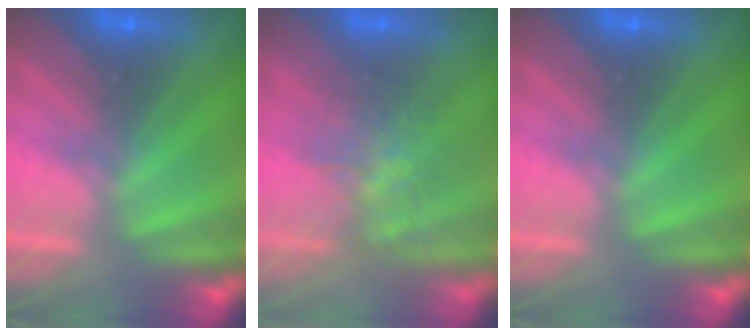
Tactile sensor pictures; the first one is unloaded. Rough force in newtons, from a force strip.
{"total": 4.5}
{"total": 0.0}